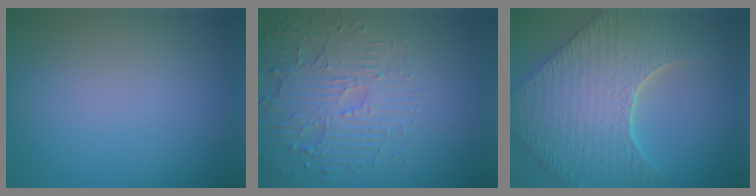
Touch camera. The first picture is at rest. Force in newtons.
{"total": 4.9, "press": 3.7, "slide": 3.2}
{"total": 8.5, "press": 7.2, "slide": 4.6}